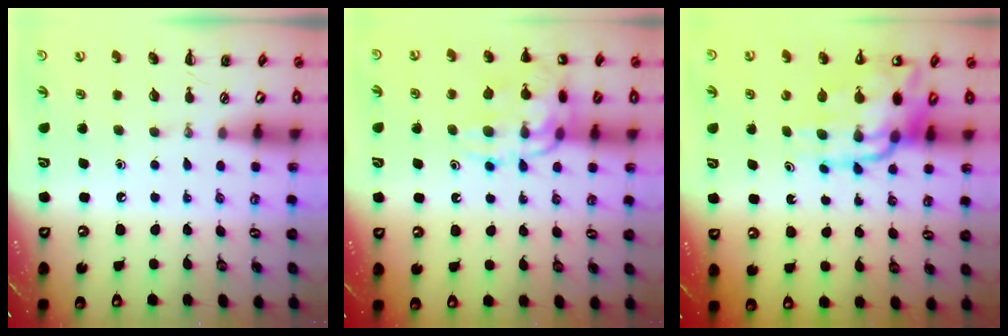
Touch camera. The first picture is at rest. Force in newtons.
{"total": 15.3, "press": 15.1, "slide": 2.2}
{"total": 15.3, "press": 14.7, "slide": 4.2}